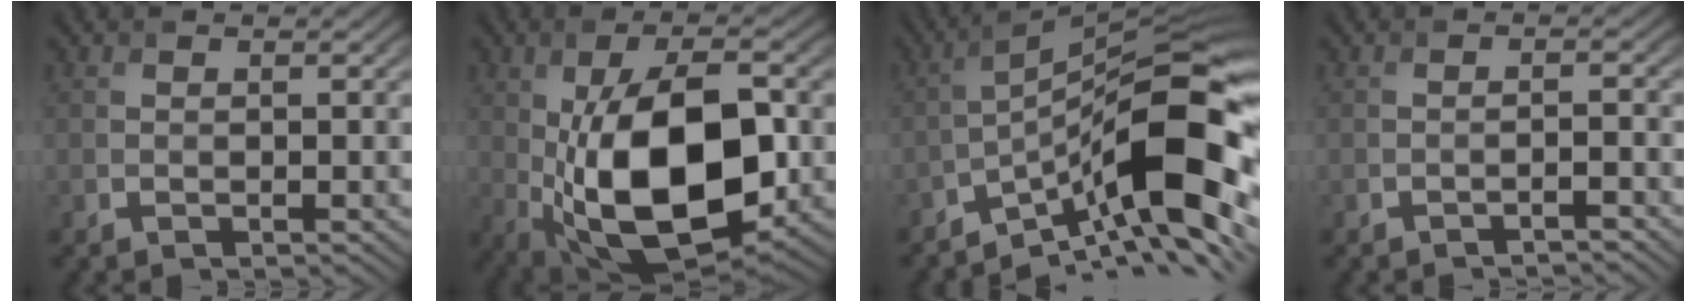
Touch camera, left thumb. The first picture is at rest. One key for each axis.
{"total": 16.6, "fx": -1.9, "fy": 8.5, "fz": 14.1, "tx": -0.254, "ty": -0.014, "tz": -0.030}
{"total": 14.0, "fx": -6.6, "fy": 4.1, "fz": 11.6, "tx": -0.183, "ty": 0.003, "tz": -0.120}
{"total": 1.2, "fx": -1.1, "fy": 0.1, "fz": 0.5, "tx": -0.004, "ty": 0.008, "tz": -0.025}